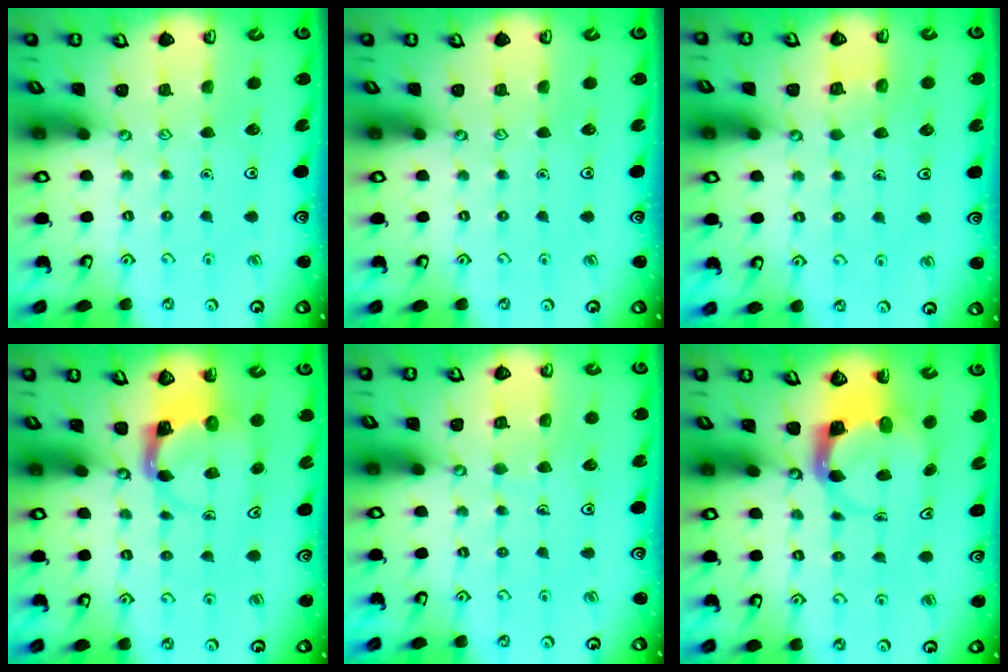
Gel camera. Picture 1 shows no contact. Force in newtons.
{"total": 0.0}
{"total": 4.1, "press": 4.1, "slide": 0.3}
{"total": 4.0, "press": 3.9, "slide": 0.7}
{"total": 6.7, "press": 6.6, "slide": 0.5}
{"total": 3.6, "press": 3.5, "slide": 0.5}